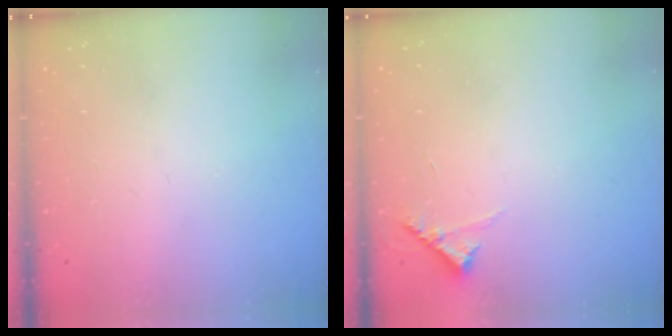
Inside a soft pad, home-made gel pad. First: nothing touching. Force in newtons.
{"total": 5.4, "press": 5.4, "slide": 0.4}